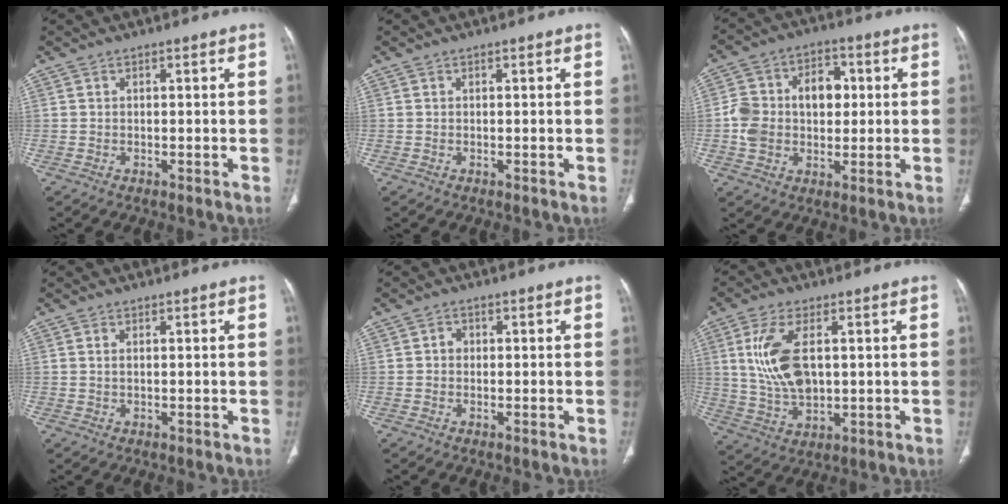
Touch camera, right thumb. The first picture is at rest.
{"total": 0.0}
{"total": 12.8, "force": [0.7, 9.3, 8.8], "torque": [-0.131, 0.026, 0.012]}
{"total": 0.7, "force": [0.3, 0.2, 0.6], "torque": [-0.017, 0.000, 0.007]}
{"total": 1.4, "force": [0.1, 1.3, 0.6], "torque": [-0.002, 0.004, -0.001]}
{"total": 11.2, "force": [2.3, 5.6, 9.4], "torque": [-0.196, -0.013, 0.050]}